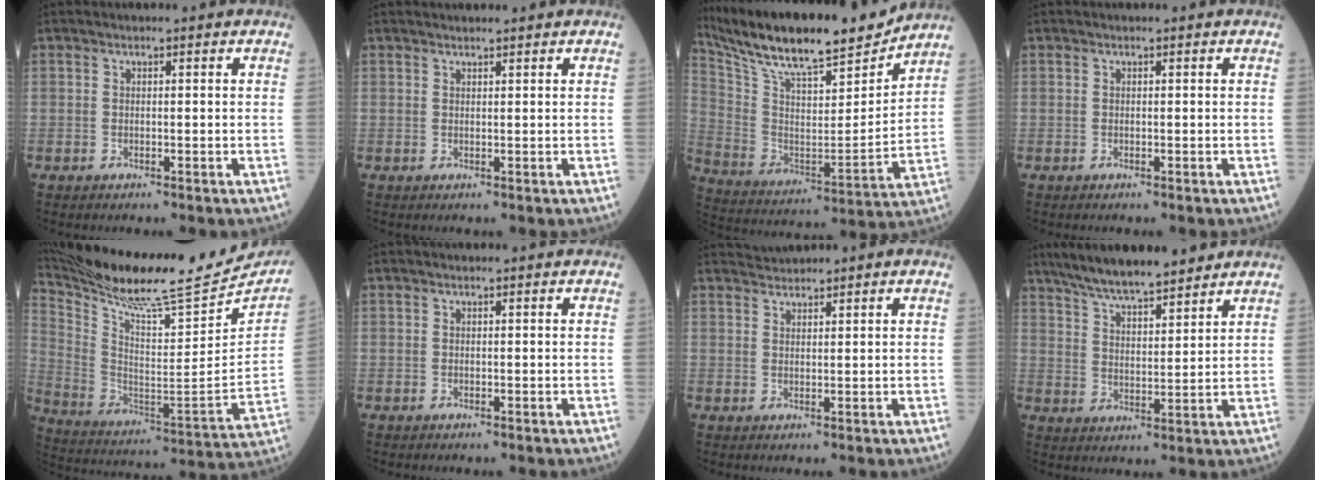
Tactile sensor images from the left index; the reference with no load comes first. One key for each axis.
{"total": 2.3, "fx": 2.2, "fy": 0.0, "fz": 0.6, "tx": -0.008, "ty": 0.017, "tz": 0.032}
{"total": 22.2, "fx": 19.5, "fy": 3.3, "fz": 10.1, "tx": -0.195, "ty": -0.005, "tz": 0.325}
{"total": 0.0}
{"total": 26.9, "fx": 24.0, "fy": 2.0, "fz": 12.0, "tx": -0.225, "ty": -0.077, "tz": 0.367}
{"total": 0.0}
{"total": 2.0, "fx": 1.9, "fy": -0.3, "fz": -0.2, "tx": -0.004, "ty": 0.015, "tz": 0.043}
{"total": 12.3, "fx": 10.6, "fy": 1.8, "fz": 6.0, "tx": -0.101, "ty": 0.017, "tz": 0.179}